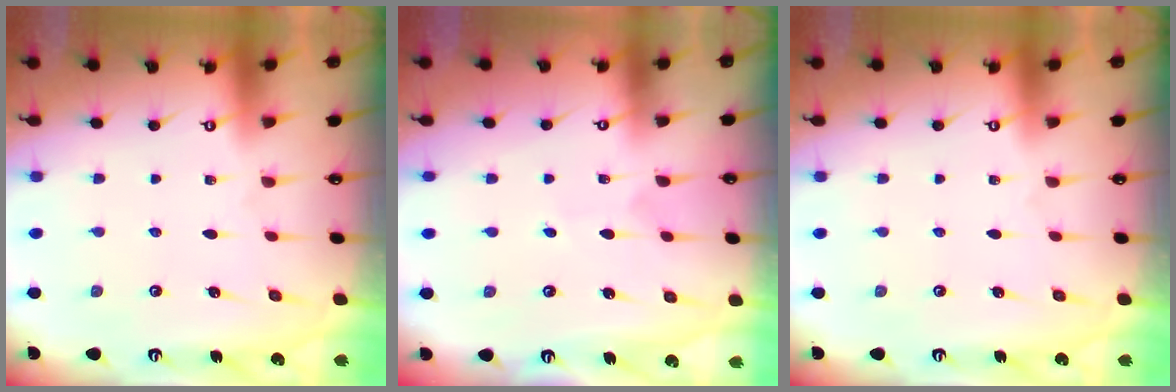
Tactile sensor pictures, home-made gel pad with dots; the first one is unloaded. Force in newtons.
{"total": 2.5, "press": 2.5, "slide": 0.1}
{"total": 0.0}